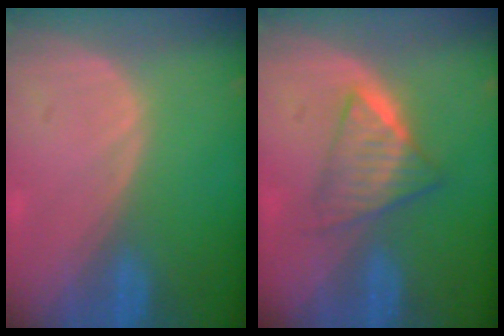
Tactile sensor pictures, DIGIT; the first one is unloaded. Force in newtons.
{"total": 6.2, "press": 5.4, "slide": 3.0}